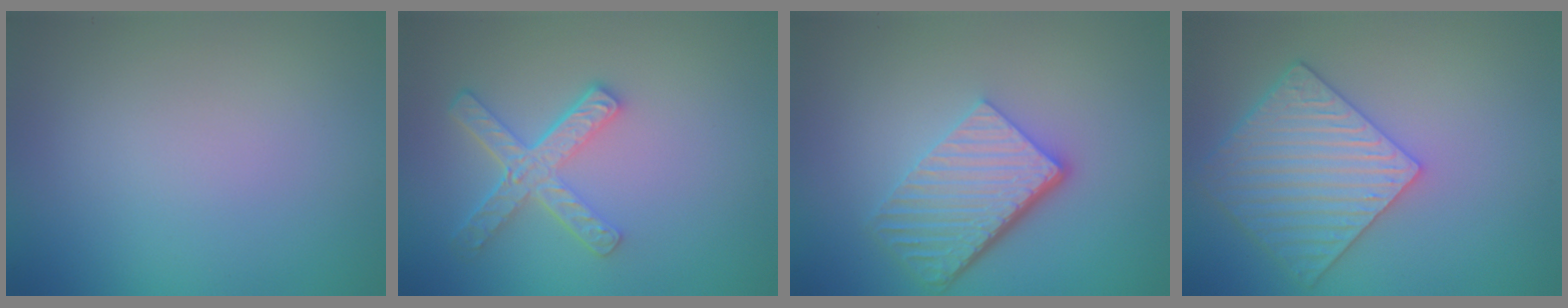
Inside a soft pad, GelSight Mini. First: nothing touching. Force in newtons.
{"total": 4.5, "press": 3.4, "slide": 3.0}
{"total": 5.7, "press": 3.9, "slide": 4.2}
{"total": 5.4, "press": 4.9, "slide": 2.4}